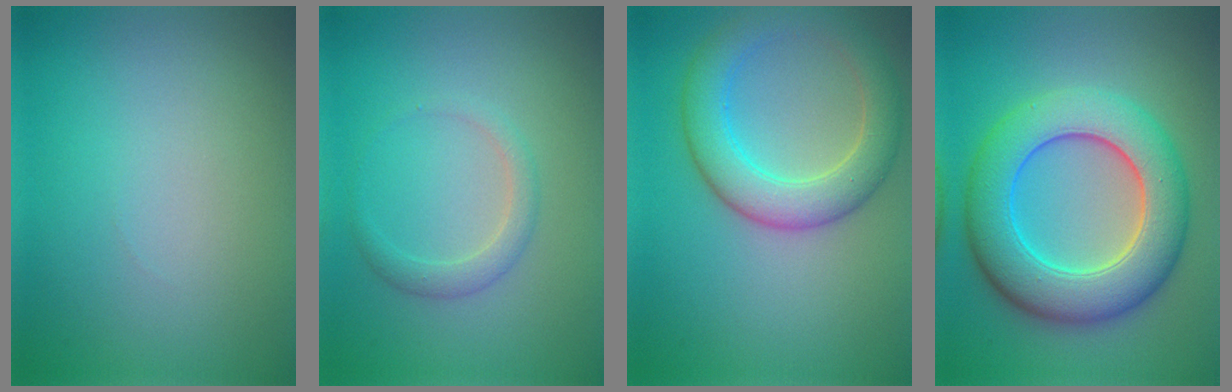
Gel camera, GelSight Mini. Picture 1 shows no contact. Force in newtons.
{"total": 1.8, "press": 1.8, "slide": 0.0}
{"total": 5.6, "press": 5.6, "slide": 0.3}
{"total": 9.3, "press": 9.3, "slide": 0.3}